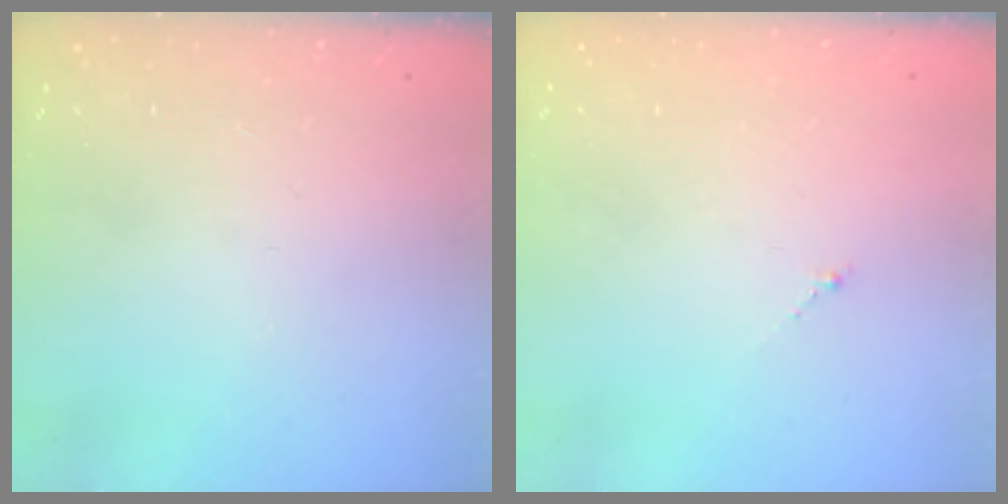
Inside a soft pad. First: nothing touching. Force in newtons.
{"total": 0.0}